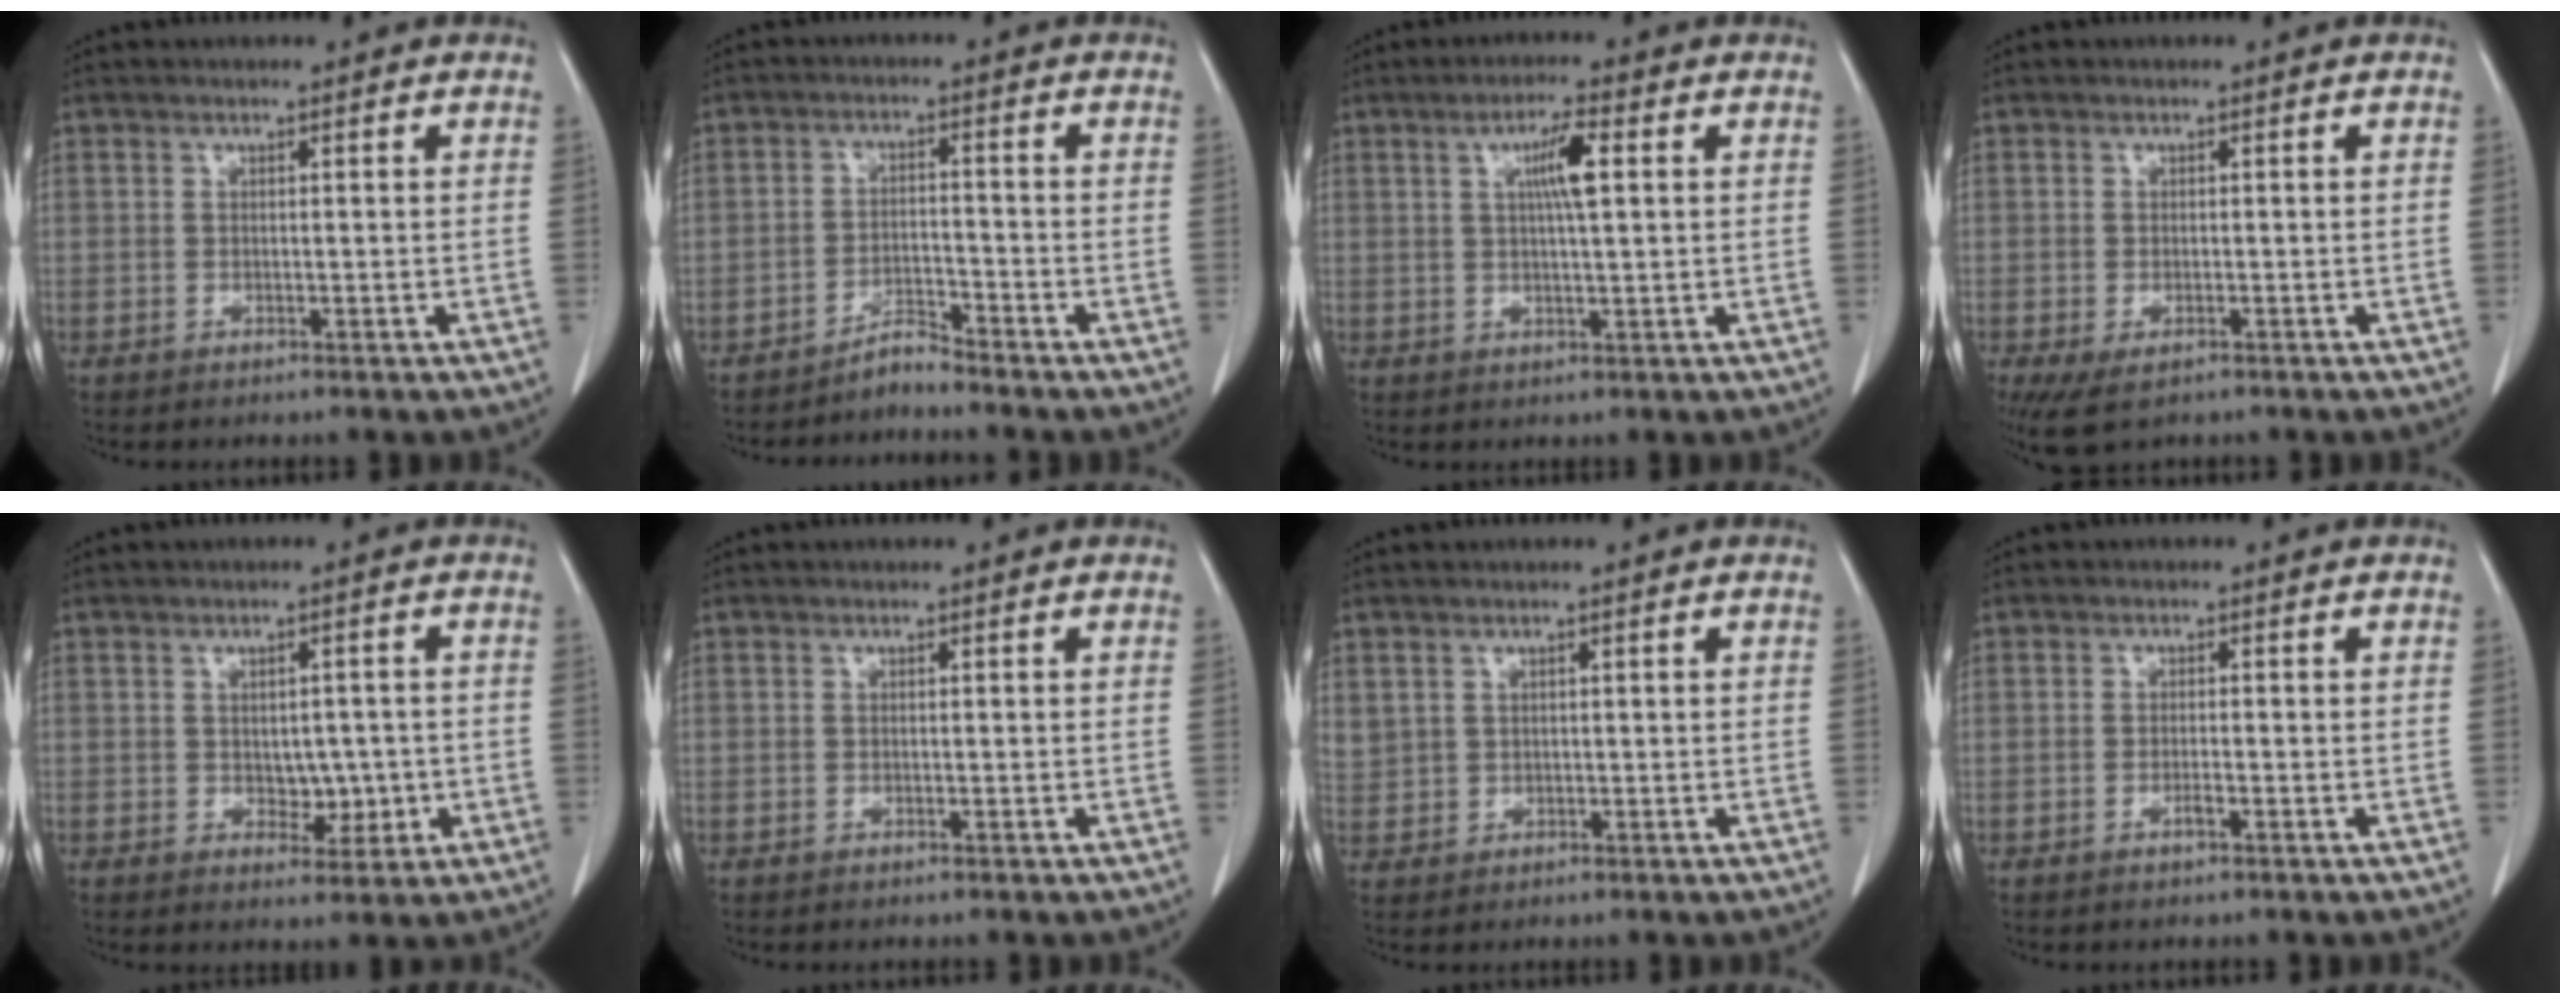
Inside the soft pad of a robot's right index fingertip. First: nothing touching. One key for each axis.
{"total": 2.7, "fx": -2.7, "fy": 0.1, "fz": 0.1, "tx": 0.005, "ty": -0.009, "tz": -0.049}
{"total": 5.1, "fx": 1.4, "fy": 0.4, "fz": 4.9, "tx": -0.087, "ty": 0.003, "tz": 0.023}
{"total": 5.3, "fx": -3.3, "fy": 2.6, "fz": 3.3, "tx": -0.065, "ty": -0.013, "tz": -0.052}
{"total": 4.1, "fx": -0.5, "fy": 2.7, "fz": 3.0, "tx": -0.031, "ty": 0.005, "tz": 0.003}
{"total": 0.0}
{"total": 2.6, "fx": 1.3, "fy": 2.2, "fz": 0.7, "tx": -0.014, "ty": 0.010, "tz": 0.035}
{"total": 1.3, "fx": -0.7, "fy": 0.3, "fz": 1.1, "tx": -0.021, "ty": 0.000, "tz": -0.012}